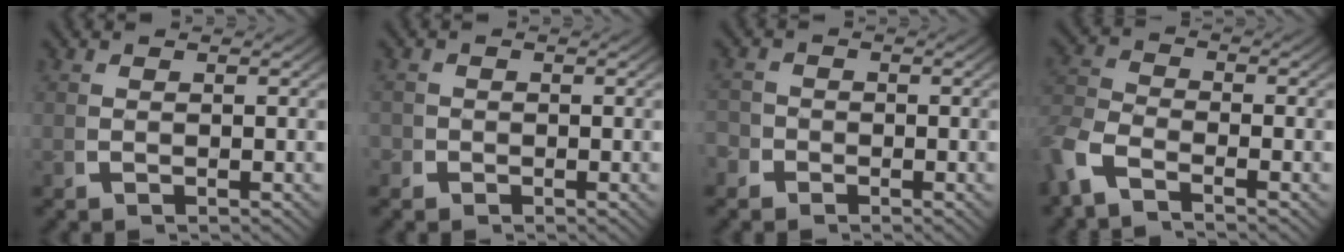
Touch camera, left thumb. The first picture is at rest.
{"total": 1.2, "force": [-0.5, 1.1, -0.1], "torque": [0.005, -0.006, -0.015]}
{"total": 1.9, "force": [-1.2, 1.4, 0.0], "torque": [-0.001, -0.012, -0.024]}
{"total": 3.9, "force": [-1.6, 2.6, 2.5], "torque": [-0.063, -0.006, -0.039]}